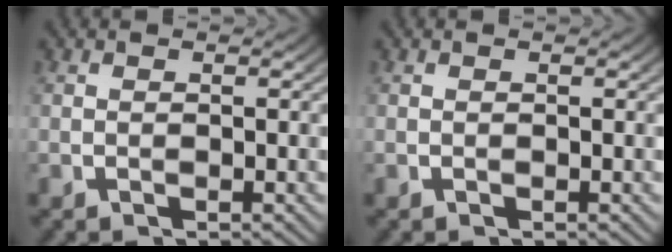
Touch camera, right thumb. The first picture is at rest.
{"total": 0.0}